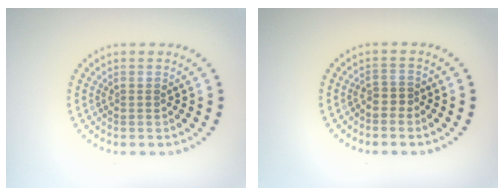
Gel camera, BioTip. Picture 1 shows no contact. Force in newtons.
{"total": 1.2, "press": 0.8, "slide": 0.8}